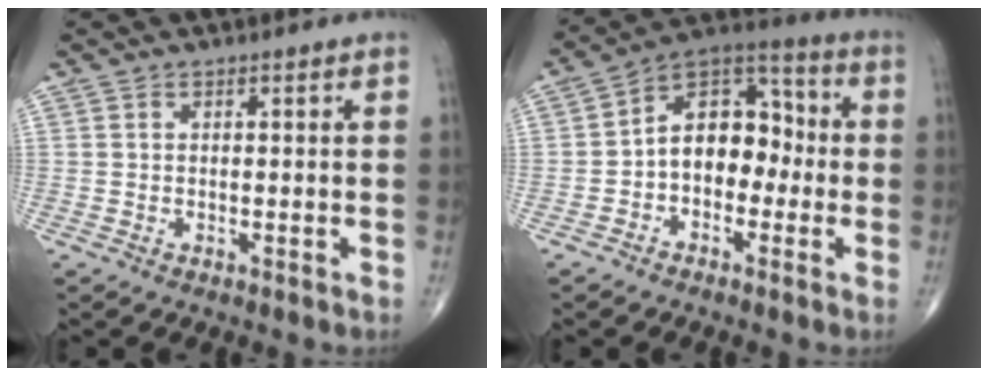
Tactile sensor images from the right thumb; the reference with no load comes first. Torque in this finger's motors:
{"motor_torque": [0.09, 0.29, 0.18, -0.05, 0.07]}